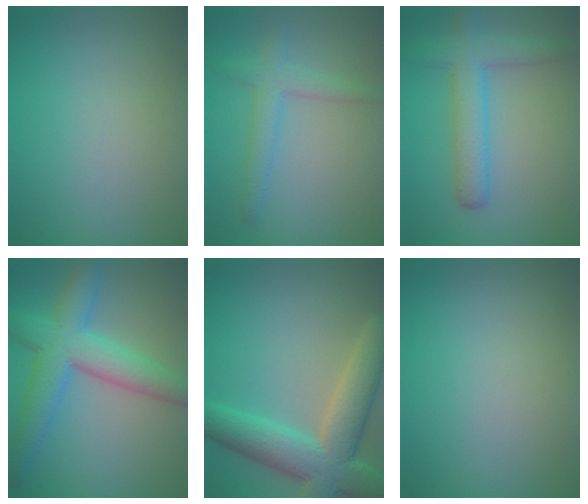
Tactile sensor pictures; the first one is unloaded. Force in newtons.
{"total": 2.9, "press": 2.9, "slide": 0.1}
{"total": 4.6, "press": 4.6, "slide": 0.2}
{"total": 7.0, "press": 7.0, "slide": 0.2}
{"total": 9.0, "press": 9.0, "slide": 0.3}
{"total": 0.0}